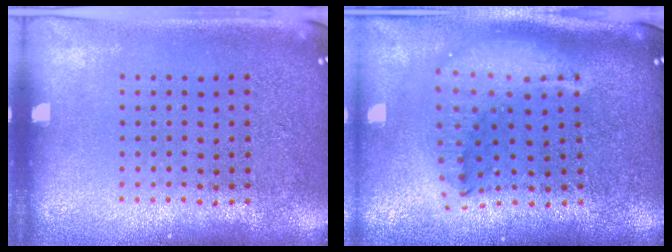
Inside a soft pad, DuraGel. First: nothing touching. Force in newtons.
{"total": 2.2, "press": 1.7, "slide": 1.4}